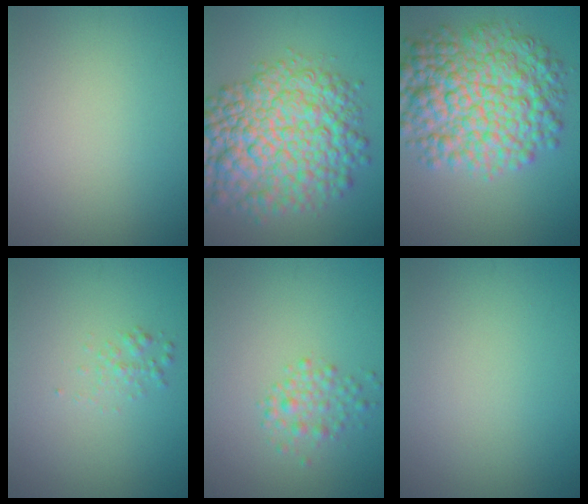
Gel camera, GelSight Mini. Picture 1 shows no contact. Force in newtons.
{"total": 10.9, "press": 10.9, "slide": 0.2}
{"total": 10.5, "press": 10.5, "slide": 0.1}
{"total": 1.0, "press": 1.0, "slide": 0.0}
{"total": 2.1, "press": 2.1, "slide": 0.1}
{"total": 0.0}